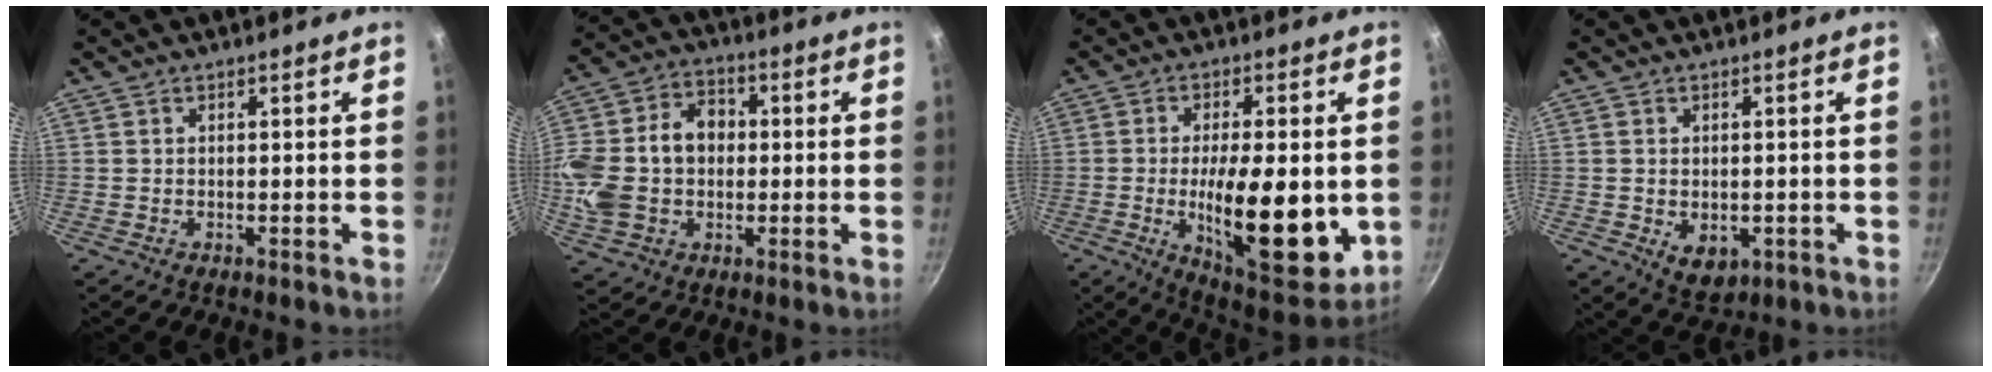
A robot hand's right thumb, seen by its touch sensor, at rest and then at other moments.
{"total": 17.1, "force": [0.1, 12.8, 11.4], "torque": [-0.220, 0.035, -0.002]}
{"total": 19.9, "force": [-2.4, 7.5, 18.2], "torque": [-0.253, -0.013, -0.031]}
{"total": 5.3, "force": [-1.0, 3.7, 3.7], "torque": [-0.047, -0.007, -0.005]}